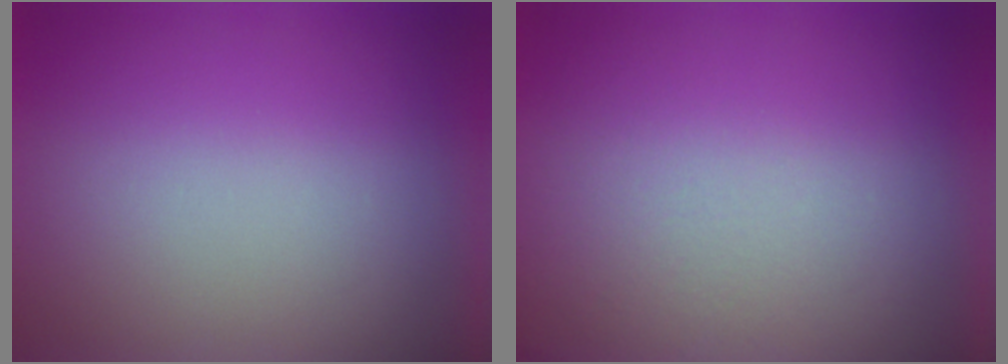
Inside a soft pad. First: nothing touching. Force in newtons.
{"total": 2.7}